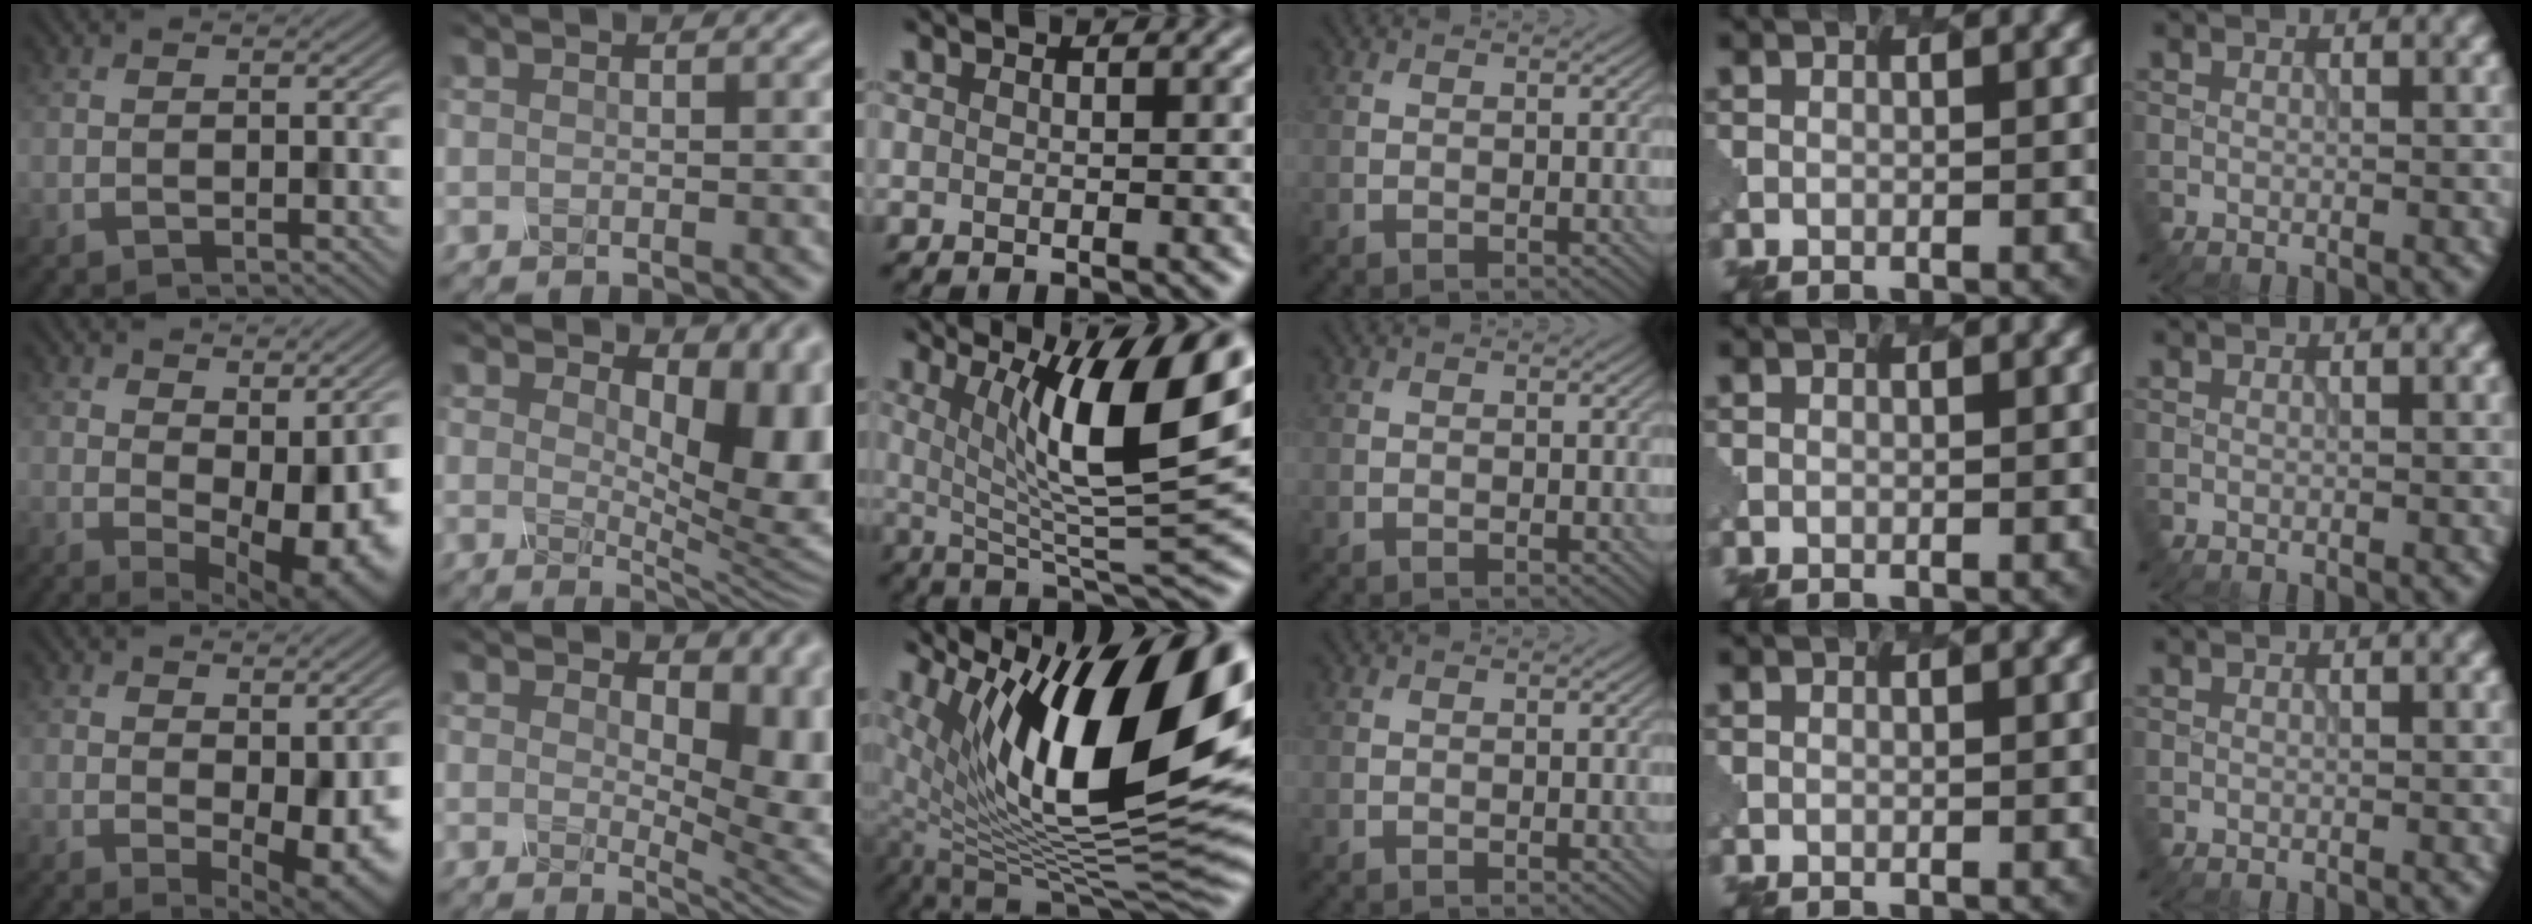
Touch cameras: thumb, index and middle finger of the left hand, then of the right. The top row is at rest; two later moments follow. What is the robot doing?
{"motion": "dispense", "object": "dispenser bottle"}